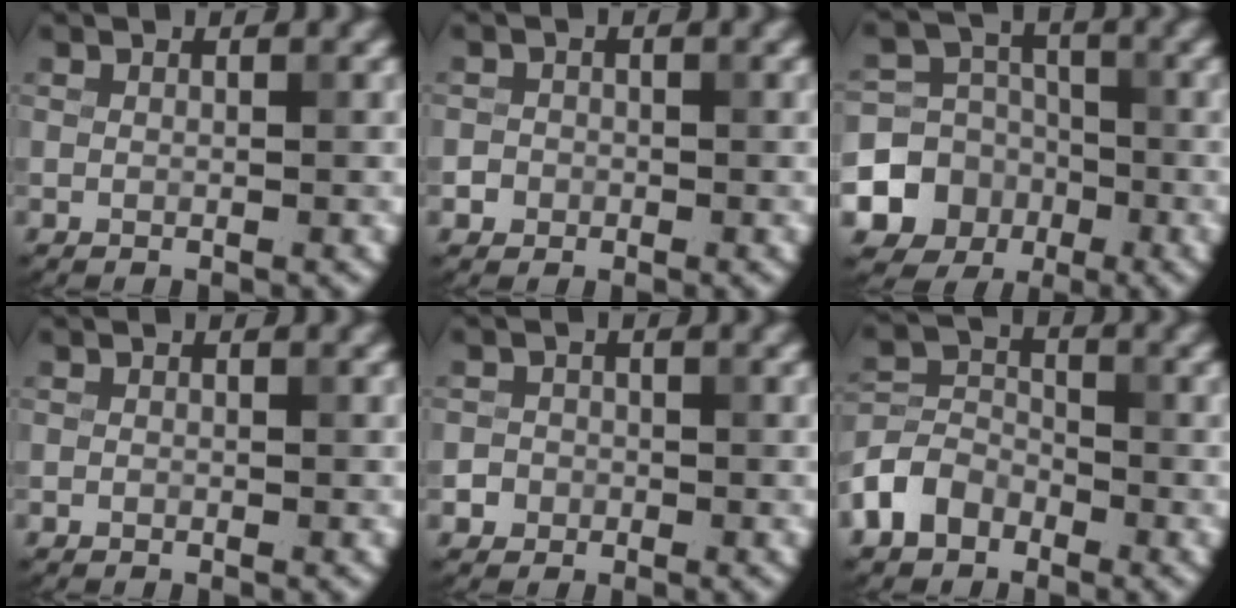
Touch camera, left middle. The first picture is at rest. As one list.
[{"total": 1.3, "force": [-0.6, 1.2, 0.2], "torque": [0.006, 0.005, -0.009]}, {"total": 8.3, "force": [-3.2, 7.4, 1.8], "torque": [-0.021, -0.016, -0.079]}, {"total": 0.0}, {"total": 1.8, "force": [-0.8, 1.6, 0.2], "torque": [0.011, 0.005, -0.015]}, {"total": 4.2, "force": [-2.6, 2.9, 1.5], "torque": [-0.032, 0.005, -0.060]}]